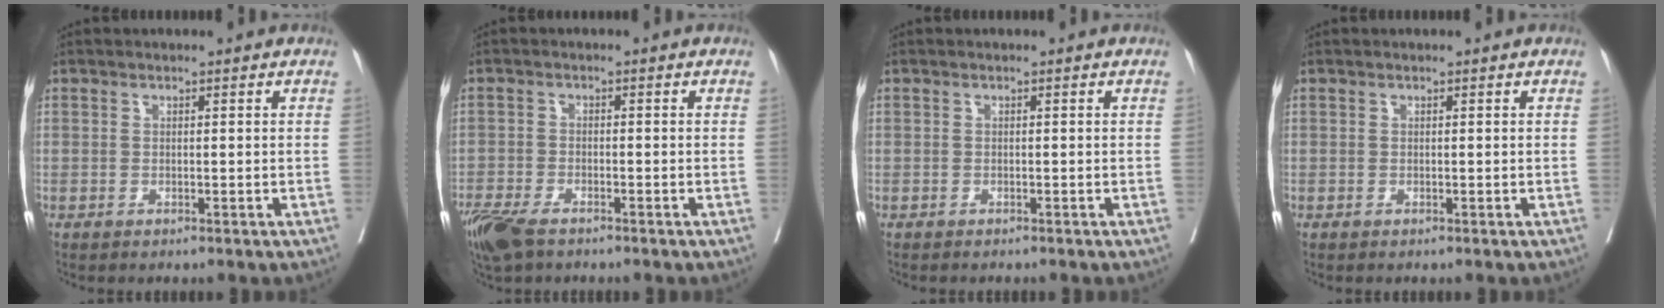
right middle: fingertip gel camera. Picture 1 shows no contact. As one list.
[{"total": 6.8, "force": [-5.0, 2.4, 3.9], "torque": [-0.073, -0.012, -0.091]}, {"total": 1.1, "force": [-1.0, 0.3, 0.4], "torque": [-0.008, -0.002, -0.014]}, {"total": 0.0}]